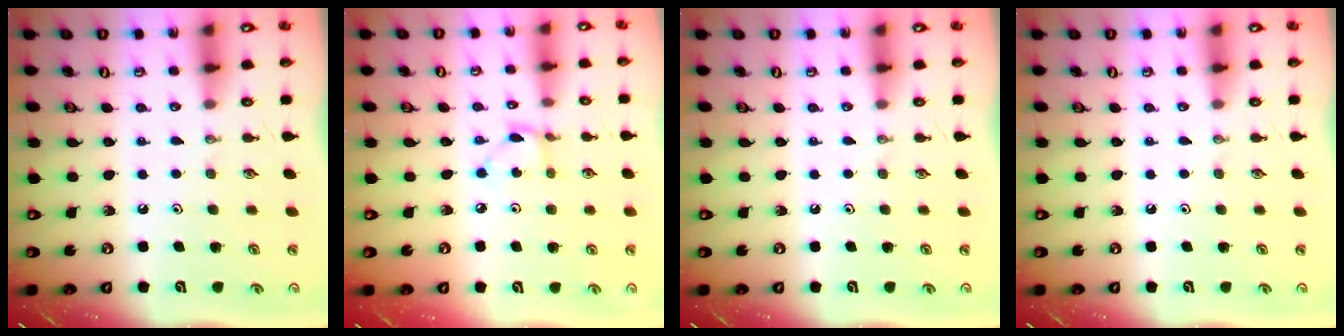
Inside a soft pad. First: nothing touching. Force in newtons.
{"total": 2.6, "press": 2.6, "slide": 0.1}
{"total": 0.0}
{"total": 0.0}